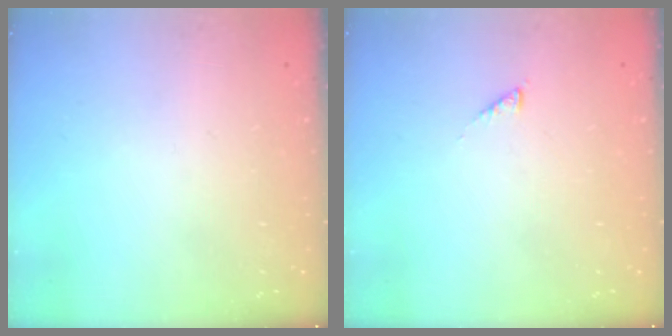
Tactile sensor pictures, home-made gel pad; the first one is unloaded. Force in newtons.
{"total": 0.9, "press": 0.9, "slide": 0.3}